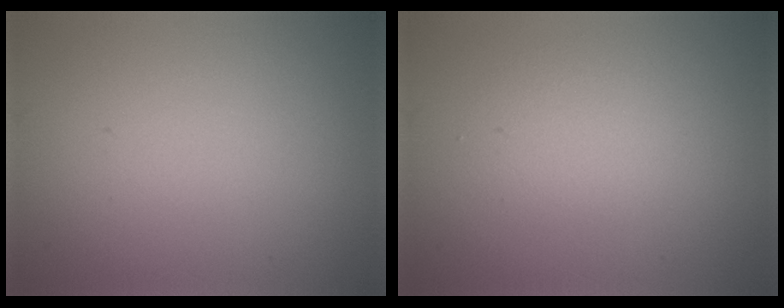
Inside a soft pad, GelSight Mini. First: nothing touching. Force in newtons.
{"total": 1.8, "press": 1.8, "slide": 0.0}